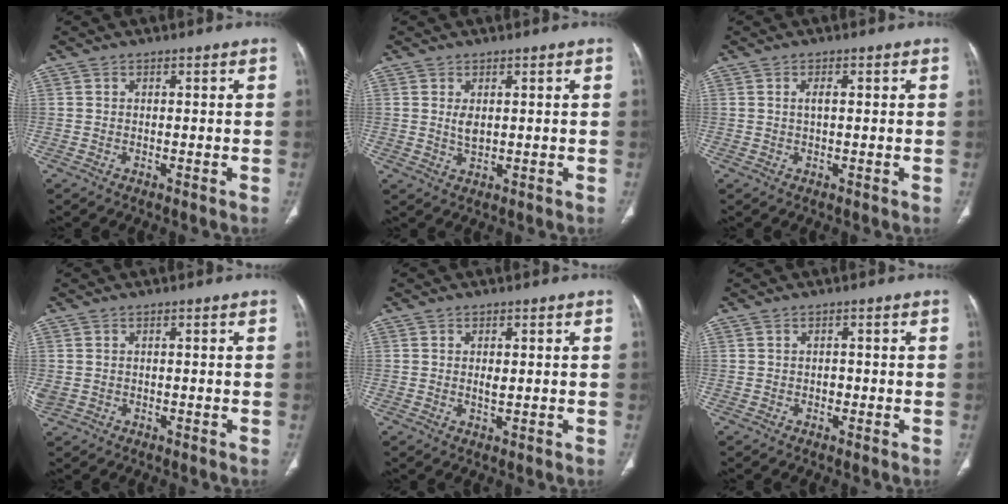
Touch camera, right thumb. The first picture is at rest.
{"total": 2.5, "force": [0.6, 1.3, 2.1], "torque": [-0.036, -0.007, 0.017]}
{"total": 1.9, "force": [0.4, 0.7, 1.7], "torque": [-0.032, 0.005, 0.007]}
{"total": 1.8, "force": [0.0, 1.5, 1.1], "torque": [-0.041, 0.004, 0.005]}
{"total": 1.8, "force": [0.3, 0.8, 1.6], "torque": [-0.025, -0.003, 0.005]}
{"total": 0.9, "force": [-0.2, 0.8, 0.5], "torque": [-0.004, 0.003, -0.005]}